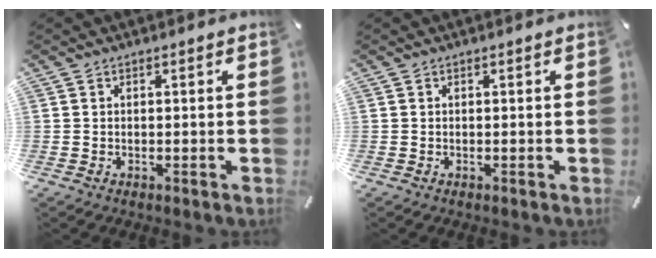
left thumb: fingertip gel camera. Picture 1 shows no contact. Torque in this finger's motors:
{"motor_torque": [0.00, 0.00, -0.01, -0.01, 0.00]}